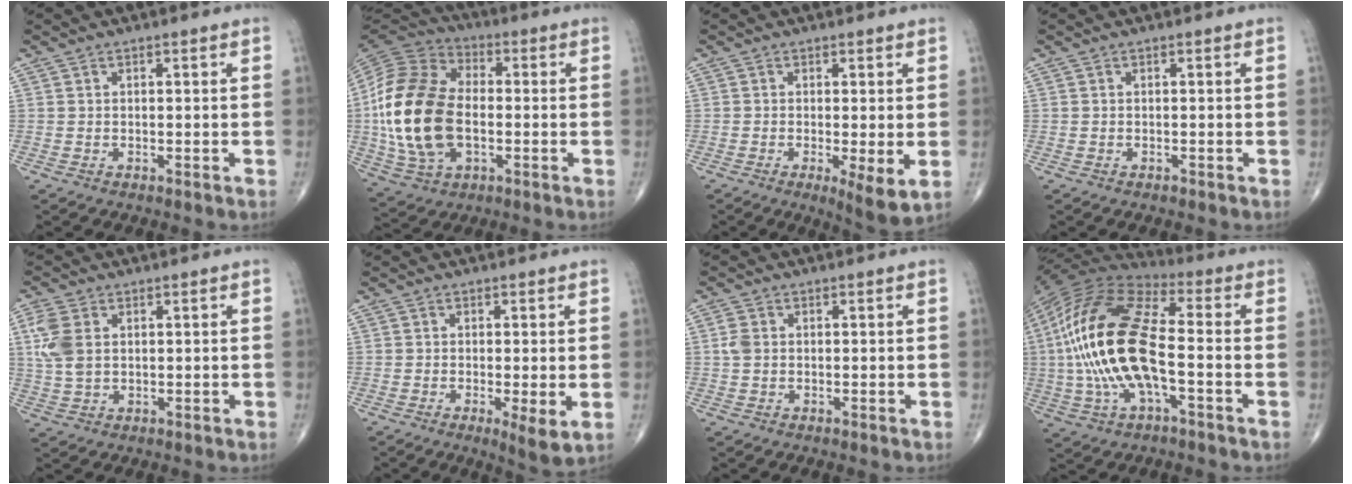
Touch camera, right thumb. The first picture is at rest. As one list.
[{"total": 21.6, "force": [-1.7, 13.4, 16.8], "torque": [-0.339, 0.010, -0.030]}, {"total": 5.7, "force": [-1.1, 1.3, 5.4], "torque": [-0.089, -0.019, -0.020]}, {"total": 0.0}, {"total": 6.7, "force": [1.5, 4.4, 4.8], "torque": [-0.114, 0.002, 0.034]}, {"total": 4.6, "force": [-0.8, 1.0, 4.4], "torque": [-0.076, -0.016, -0.017]}, {"total": 2.2, "force": [0.2, 1.7, 1.4], "torque": [-0.033, 0.005, 0.003]}, {"total": 22.7, "force": [-2.2, 9.5, 20.5], "torque": [-0.438, 0.024, -0.044]}]